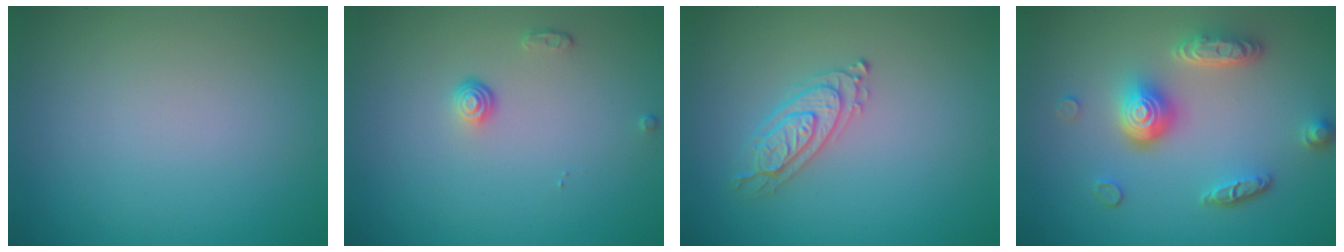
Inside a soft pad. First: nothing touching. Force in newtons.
{"total": 1.1, "press": 0.8, "slide": 0.8}
{"total": 2.4, "press": 2.4, "slide": 0.3}
{"total": 4.9, "press": 3.7, "slide": 3.3}